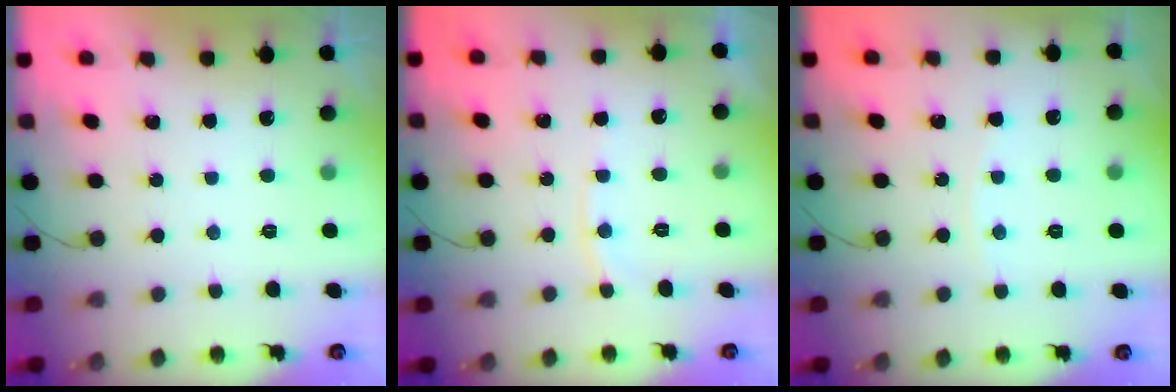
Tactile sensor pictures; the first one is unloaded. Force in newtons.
{"total": 5.9, "press": 5.8, "slide": 0.9}
{"total": 2.7, "press": 2.7, "slide": 0.5}